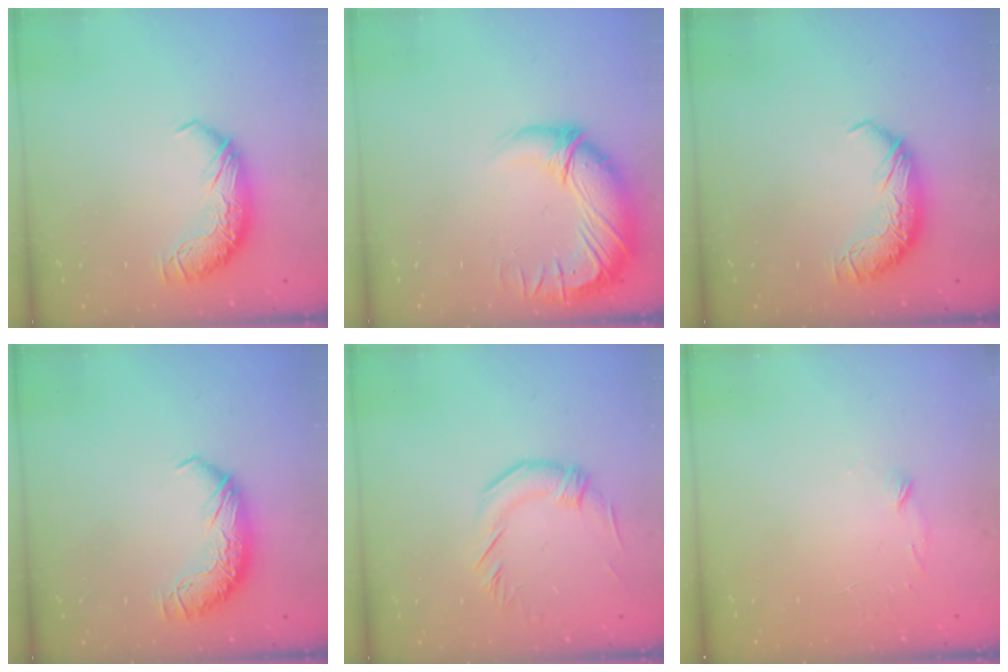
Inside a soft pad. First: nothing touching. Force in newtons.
{"total": 3.5, "press": 1.2, "slide": 3.3}
{"total": 0.0}
{"total": 0.0}
{"total": 2.3, "press": 1.9, "slide": 1.4}
{"total": 7.9, "press": 7.9, "slide": 0.7}